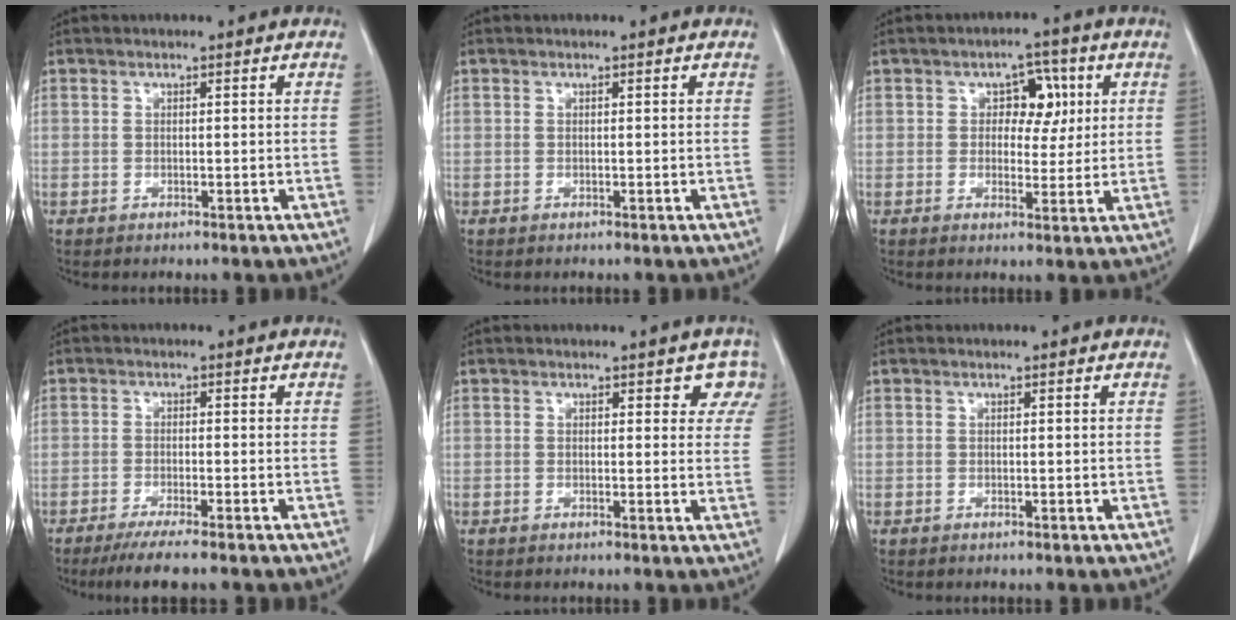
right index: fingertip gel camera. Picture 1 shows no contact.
{"total": 0.0}
{"total": 5.5, "force": [1.4, 3.5, 4.0], "torque": [-0.047, 0.013, 0.021]}
{"total": 5.9, "force": [-4.7, -0.1, 3.6], "torque": [-0.054, -0.014, -0.075]}
{"total": 3.6, "force": [2.5, 2.2, 1.4], "torque": [0.009, -0.001, 0.012]}
{"total": 0.0}